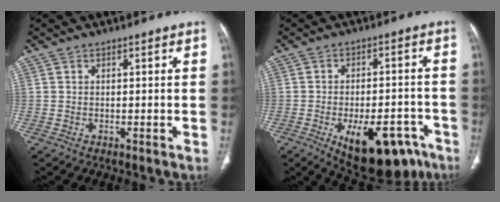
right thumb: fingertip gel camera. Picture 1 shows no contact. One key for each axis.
{"total": 16.7, "fx": -8.8, "fy": 7.9, "fz": 11.8, "tx": -0.117, "ty": 0.038, "tz": -0.110}